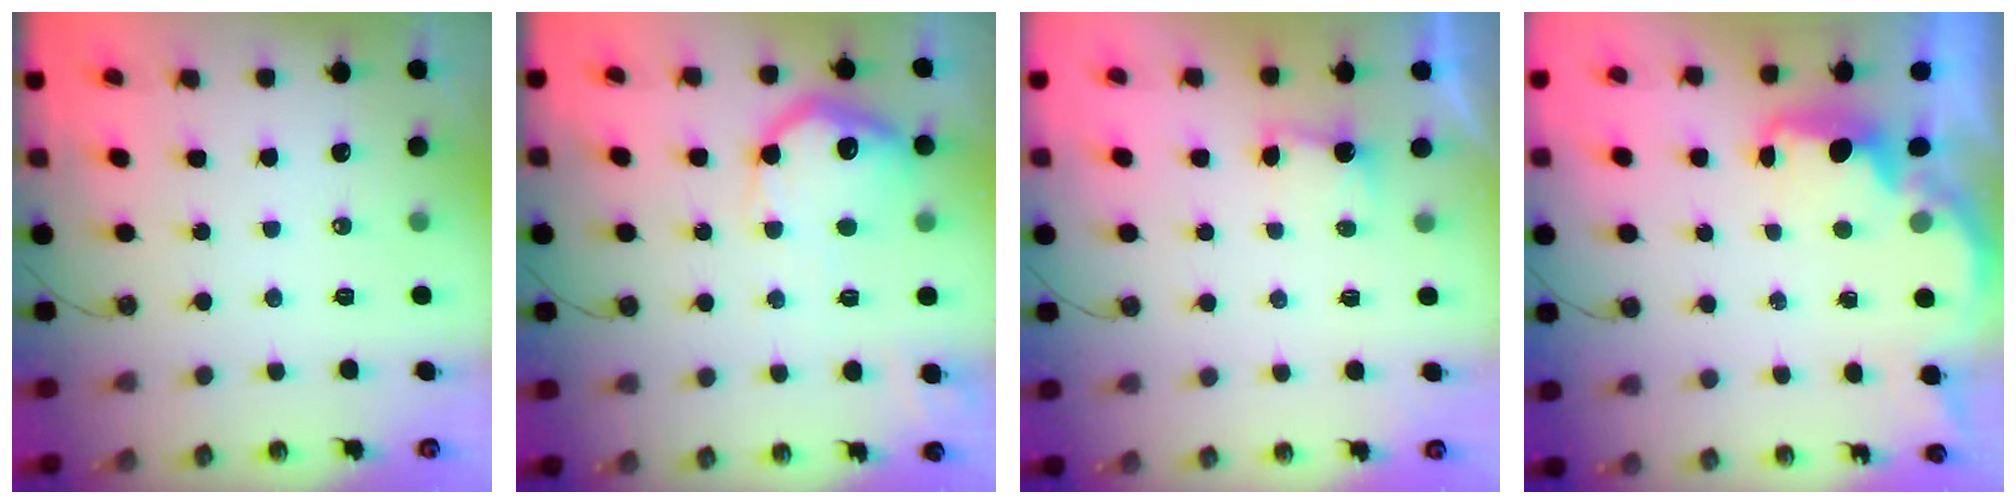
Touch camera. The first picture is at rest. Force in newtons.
{"total": 16.2, "press": 16.2, "slide": 1.2}
{"total": 2.4, "press": 2.3, "slide": 0.9}
{"total": 2.3, "press": 2.1, "slide": 0.8}